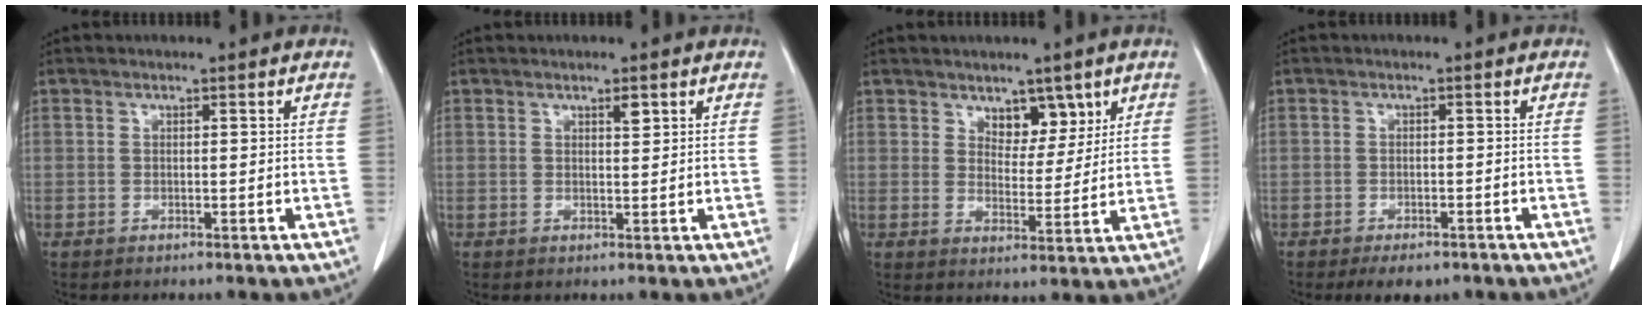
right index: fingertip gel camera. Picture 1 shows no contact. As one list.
[{"total": 1.3, "force": [0.8, 0.3, 1.0], "torque": [-0.018, -0.004, 0.013]}, {"total": 5.2, "force": [3.3, 2.9, 2.8], "torque": [-0.026, -0.003, 0.054]}, {"total": 4.2, "force": [-3.1, 2.2, 1.8], "torque": [-0.021, -0.001, -0.040]}]